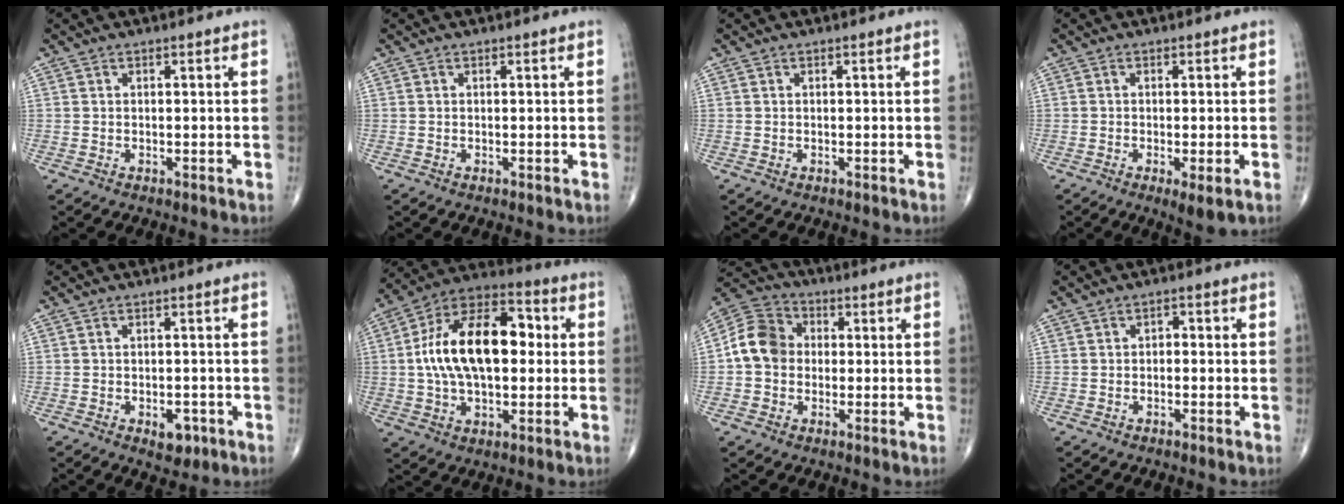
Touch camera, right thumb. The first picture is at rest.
{"total": 0.0}
{"total": 0.0}
{"total": 3.9, "force": [-1.5, 0.8, 3.5], "torque": [-0.058, -0.012, -0.023]}
{"total": 3.7, "force": [-1.7, 2.2, 2.5], "torque": [-0.015, 0.006, -0.016]}
{"total": 20.5, "force": [1.6, 11.5, 16.9], "torque": [-0.276, 0.032, 0.021]}
{"total": 9.2, "force": [0.0, 7.7, 5.0], "torque": [-0.080, 0.027, -0.015]}
{"total": 1.4, "force": [-0.3, 1.1, 0.9], "torque": [0.000, 0.006, -0.012]}